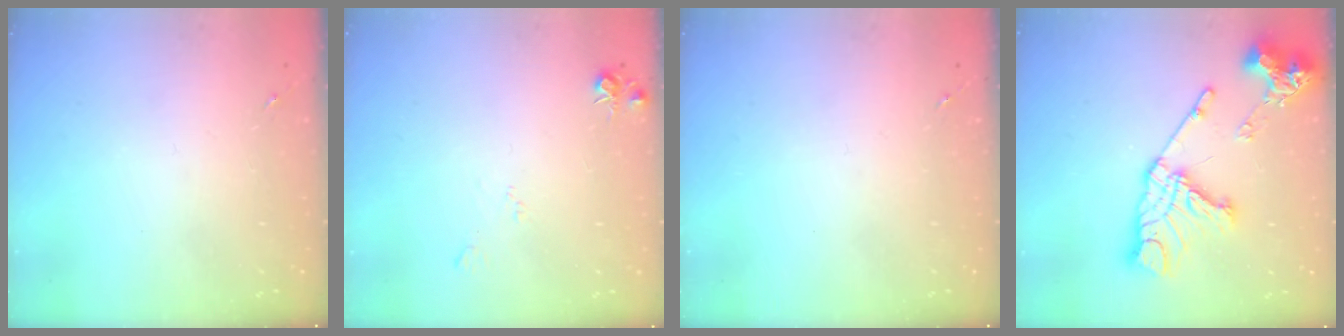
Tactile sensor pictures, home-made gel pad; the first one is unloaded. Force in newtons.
{"total": 6.2, "press": 6.2, "slide": 0.7}
{"total": 0.0}
{"total": 20.9, "press": 20.8, "slide": 2.3}